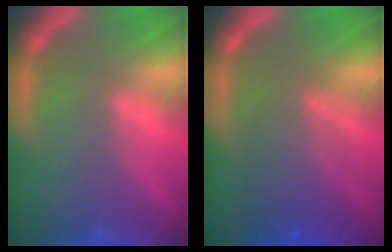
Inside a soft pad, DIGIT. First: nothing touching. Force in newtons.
{"total": 5.1}